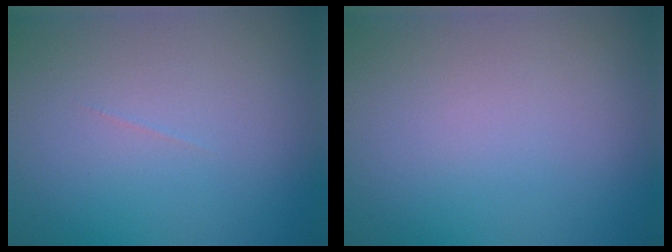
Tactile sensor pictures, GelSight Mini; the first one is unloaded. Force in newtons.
{"total": 0.0}